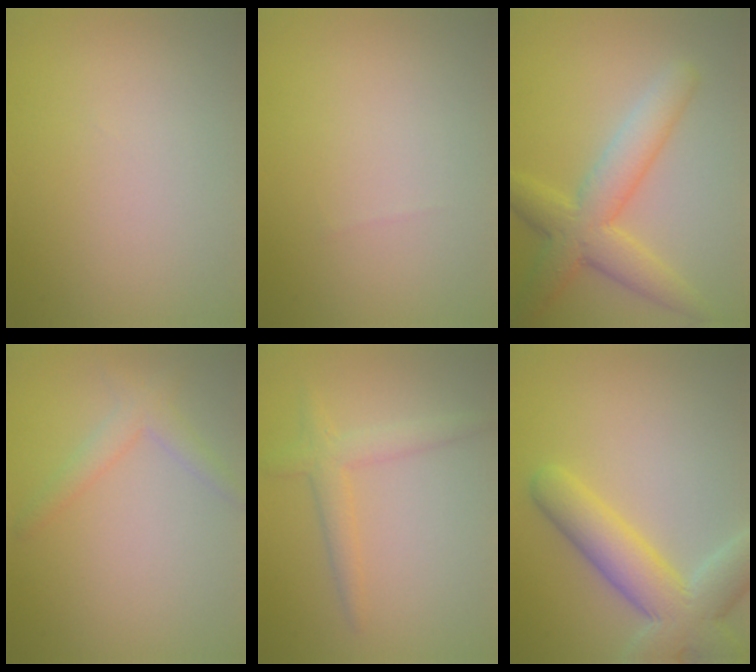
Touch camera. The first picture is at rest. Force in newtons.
{"total": 0.0}
{"total": 5.7, "press": 5.7, "slide": 0.1}
{"total": 2.1, "press": 2.1, "slide": 0.1}
{"total": 2.5, "press": 2.5, "slide": 0.1}
{"total": 7.1, "press": 7.1, "slide": 0.5}